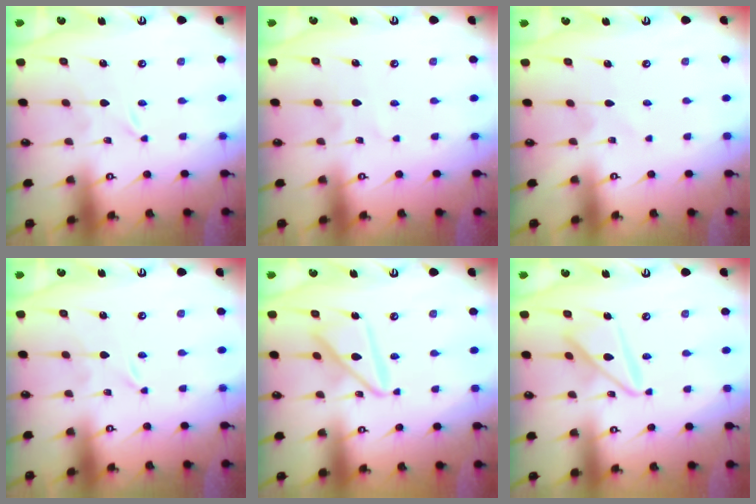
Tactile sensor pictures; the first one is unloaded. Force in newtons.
{"total": 2.4, "press": 2.4, "slide": 0.3}
{"total": 2.7, "press": 2.7, "slide": 0.3}
{"total": 0.0}
{"total": 13.3, "press": 13.2, "slide": 1.3}
{"total": 12.2, "press": 12.2, "slide": 1.1}